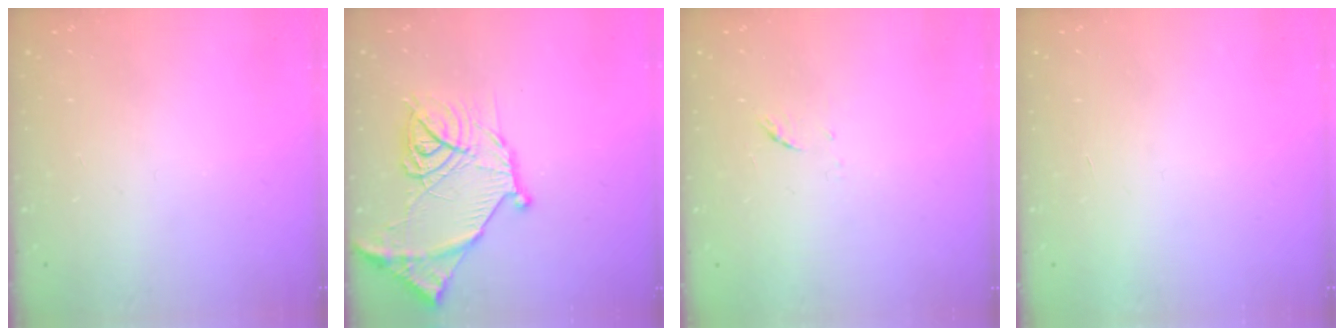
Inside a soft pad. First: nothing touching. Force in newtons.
{"total": 16.8, "press": 16.7, "slide": 1.5}
{"total": 4.8, "press": 4.6, "slide": 1.3}
{"total": 1.7, "press": 1.7, "slide": 0.1}